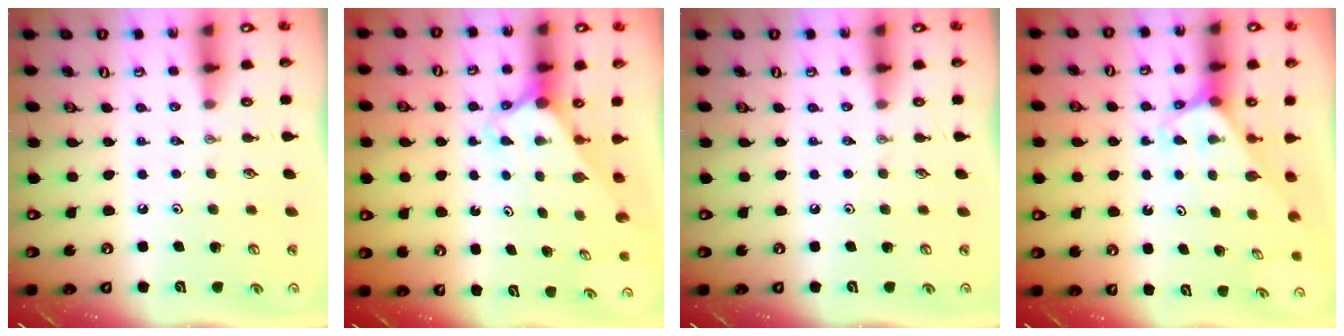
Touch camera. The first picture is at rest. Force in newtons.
{"total": 2.5, "press": 2.5, "slide": 0.2}
{"total": 0.0}
{"total": 2.5, "press": 2.5, "slide": 0.1}